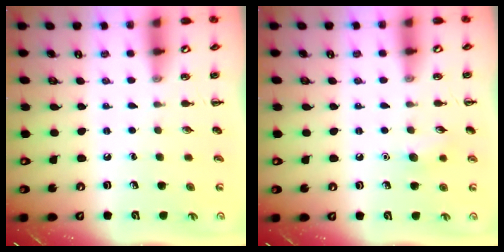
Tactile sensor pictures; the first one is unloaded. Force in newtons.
{"total": 6.2, "press": 6.0, "slide": 1.6}